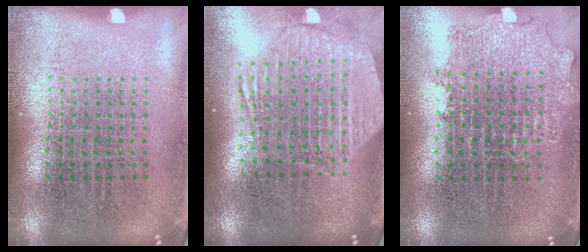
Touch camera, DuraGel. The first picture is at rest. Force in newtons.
{"total": 2.8, "press": 2.3, "slide": 1.6}
{"total": 1.0, "press": 1.0, "slide": 0.2}